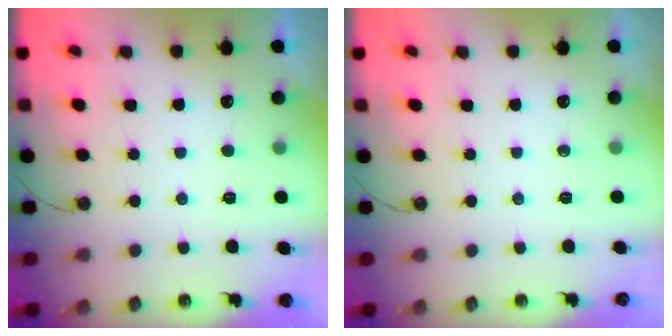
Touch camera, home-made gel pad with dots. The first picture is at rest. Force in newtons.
{"total": 0.0}